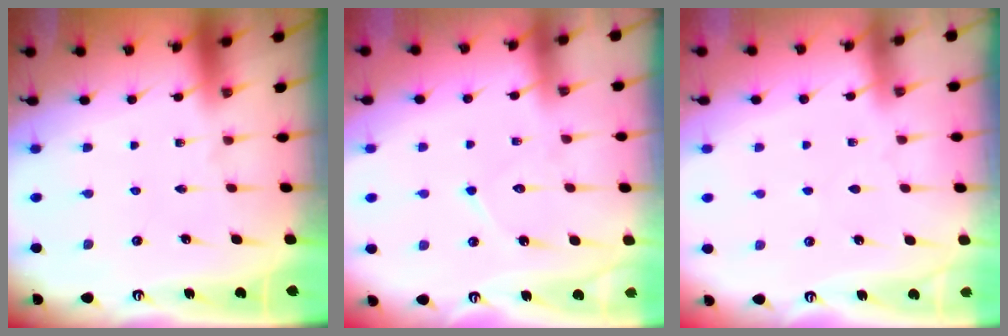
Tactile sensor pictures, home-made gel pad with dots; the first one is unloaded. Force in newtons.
{"total": 7.9, "press": 7.8, "slide": 0.7}
{"total": 2.8, "press": 2.8, "slide": 0.4}